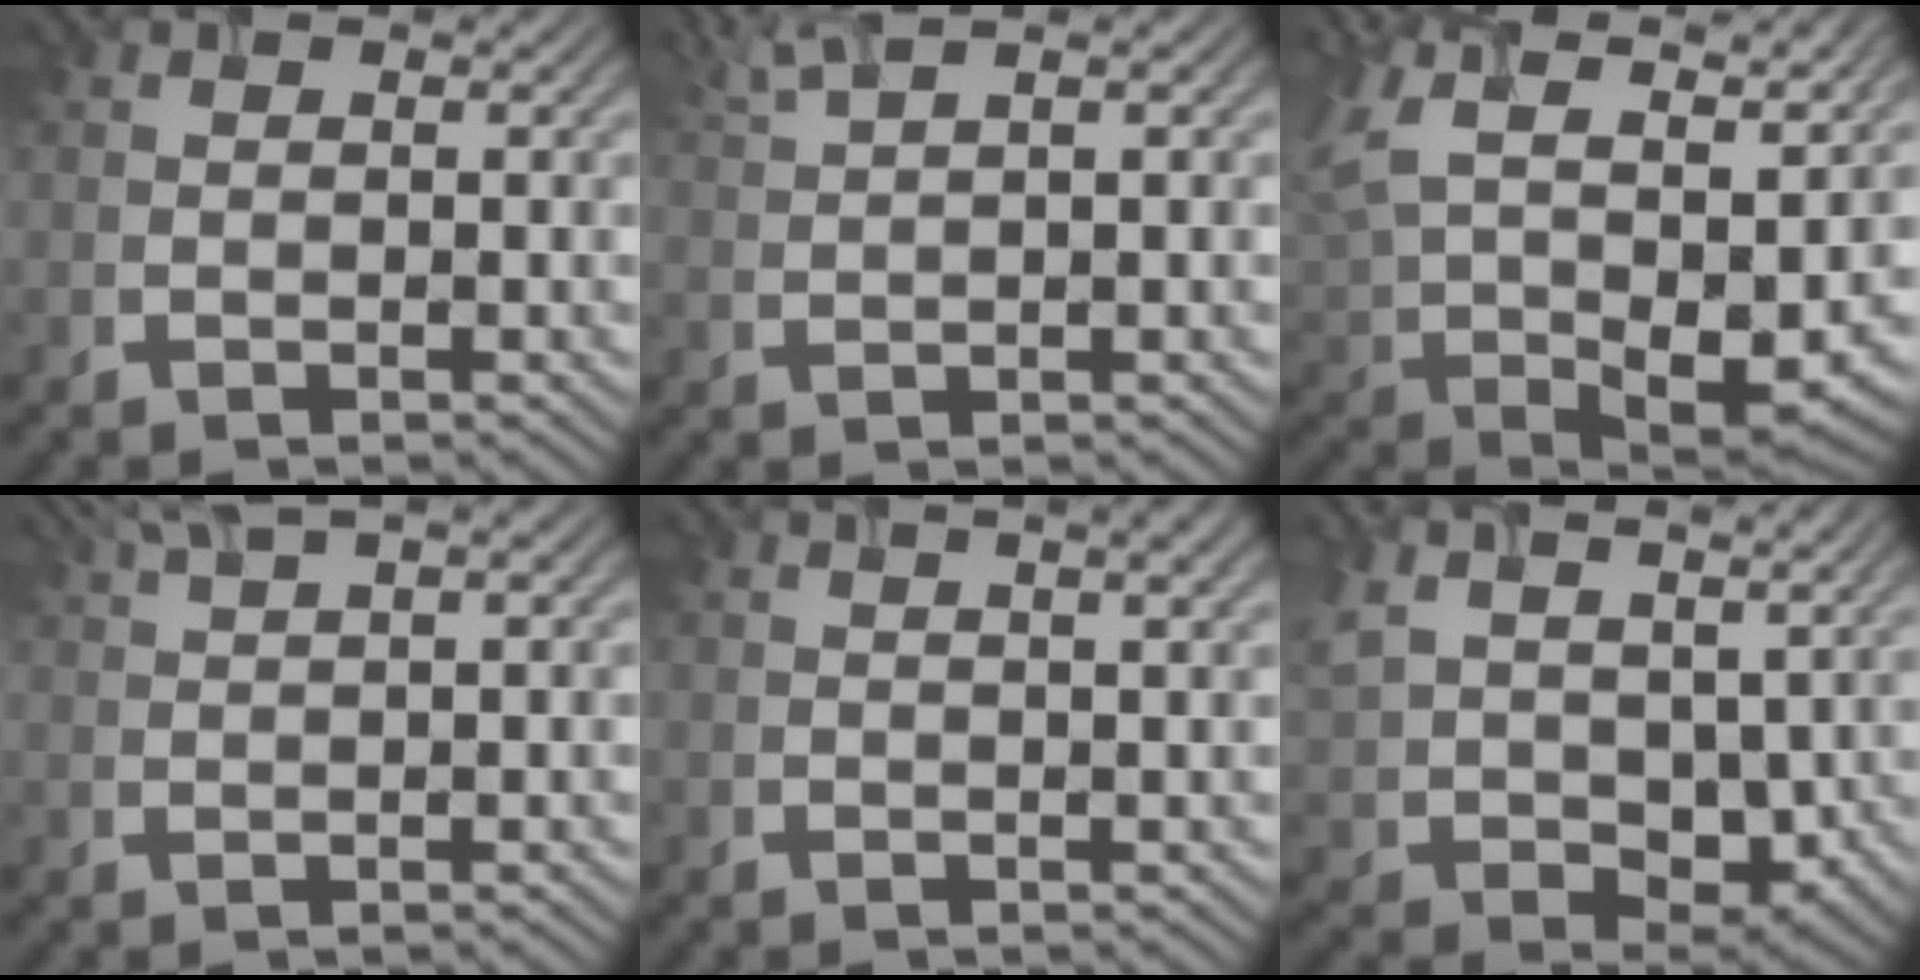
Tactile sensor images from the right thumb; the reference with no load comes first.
{"total": 3.4, "force": [2.2, 0.2, 2.6], "torque": [-0.042, 0.018, 0.045]}
{"total": 15.9, "force": [5.7, 9.2, 11.5], "torque": [-0.235, 0.015, 0.122]}
{"total": 3.8, "force": [2.3, 0.3, 3.0], "torque": [-0.052, 0.024, 0.047]}
{"total": 2.6, "force": [1.4, 0.3, 2.2], "torque": [-0.031, 0.009, 0.014]}
{"total": 11.7, "force": [5.8, 6.7, 7.7], "torque": [-0.190, -0.004, 0.125]}